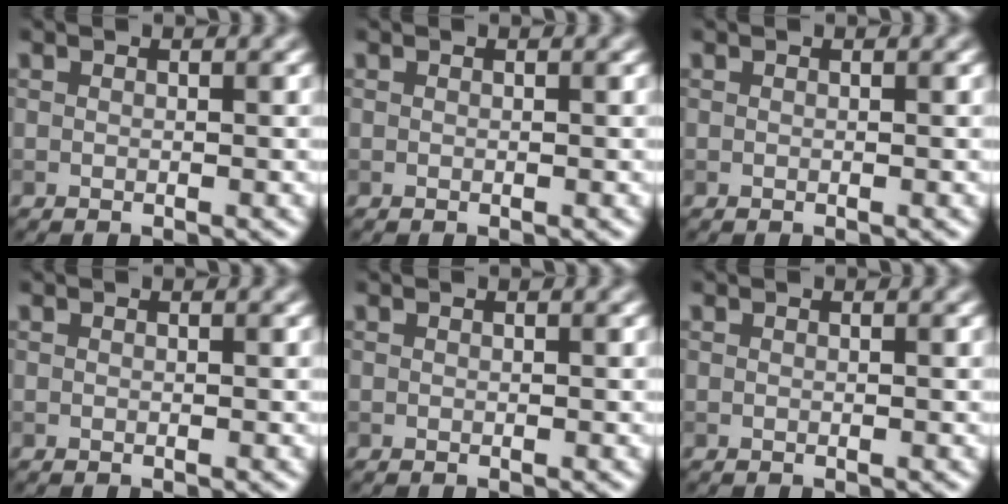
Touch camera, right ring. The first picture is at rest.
{"total": 0.0}
{"total": 0.0}
{"total": 0.0}
{"total": 0.0}
{"total": 0.0}